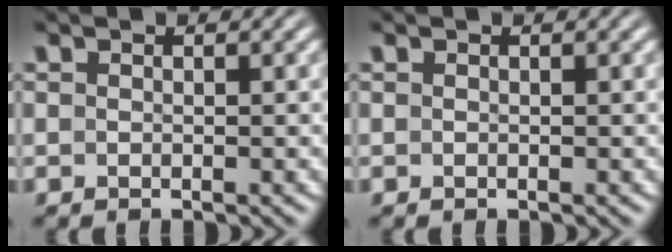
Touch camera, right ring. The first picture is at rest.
{"total": 0.0}